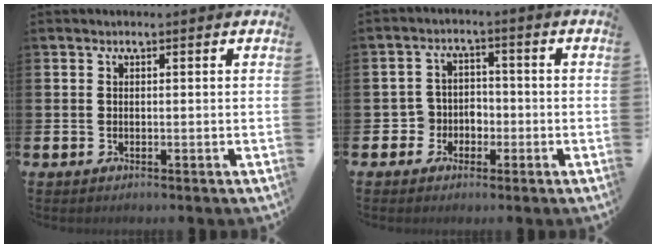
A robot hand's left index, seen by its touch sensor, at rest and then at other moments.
{"total": 3.8, "force": [-1.7, 3.4, 0.4], "torque": [-0.027, 0.008, -0.038]}